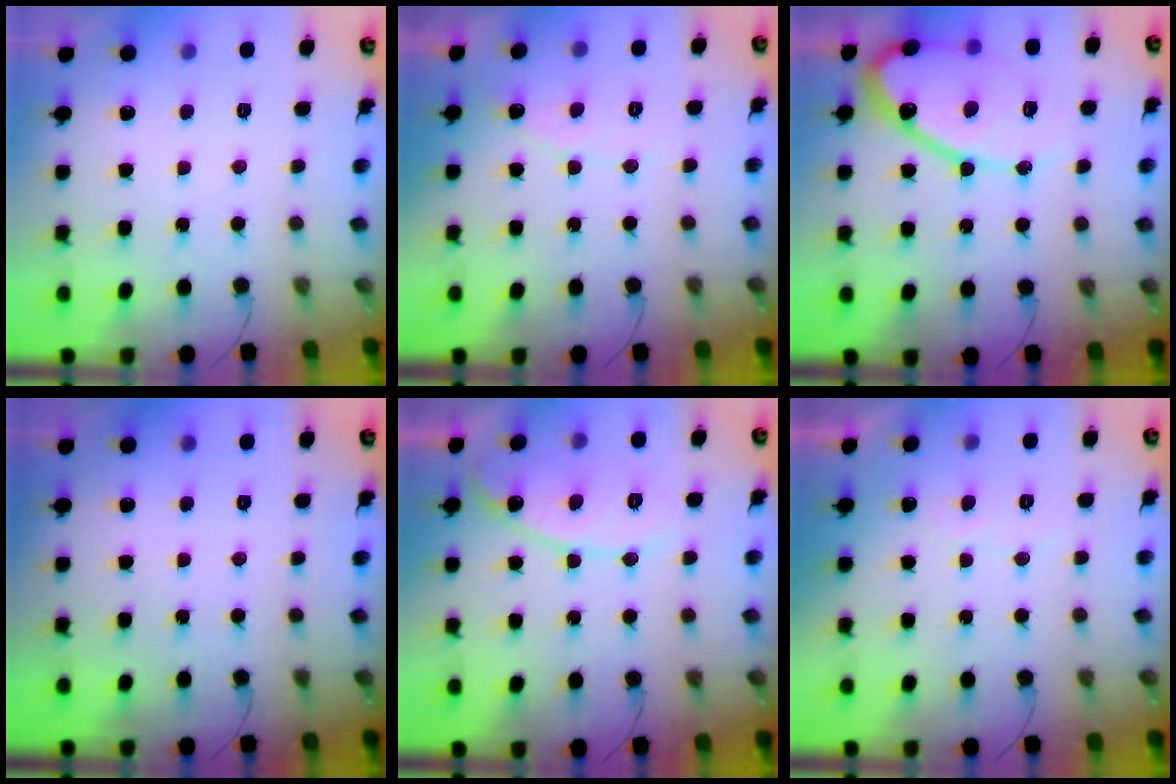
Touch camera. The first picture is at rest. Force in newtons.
{"total": 5.1, "press": 5.1, "slide": 0.5}
{"total": 16.4, "press": 16.3, "slide": 1.3}
{"total": 0.0}
{"total": 11.5, "press": 11.4, "slide": 1.0}
{"total": 3.4, "press": 3.4, "slide": 0.2}